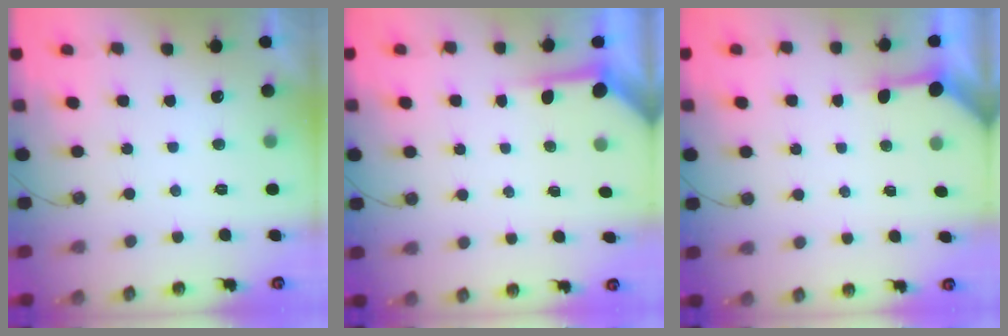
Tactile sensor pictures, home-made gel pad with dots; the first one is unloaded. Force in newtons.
{"total": 3.9, "press": 3.9, "slide": 0.2}
{"total": 3.6, "press": 3.5, "slide": 0.5}